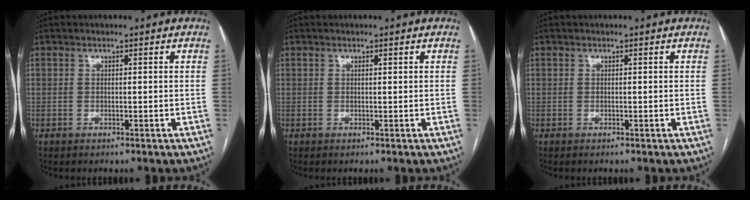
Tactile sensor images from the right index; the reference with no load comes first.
{"total": 0.0}
{"total": 0.0}